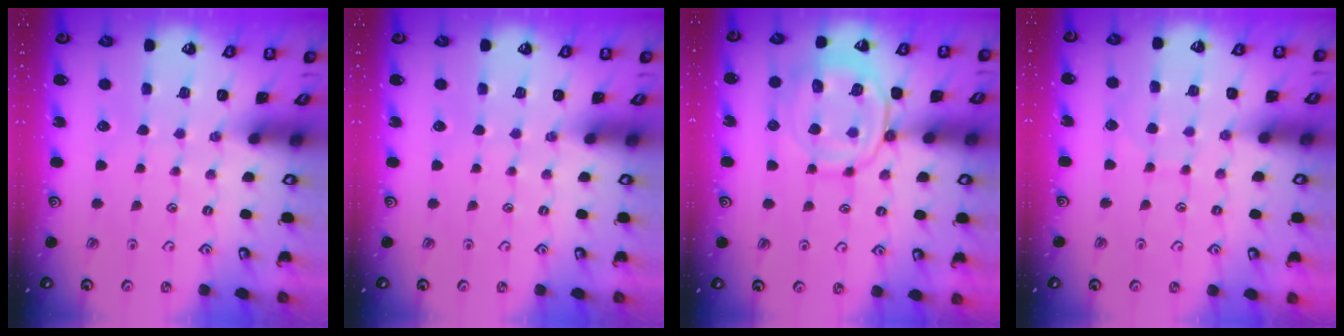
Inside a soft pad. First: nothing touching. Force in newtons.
{"total": 0.0}
{"total": 12.8, "press": 12.7, "slide": 1.6}
{"total": 4.8, "press": 4.8, "slide": 0.5}